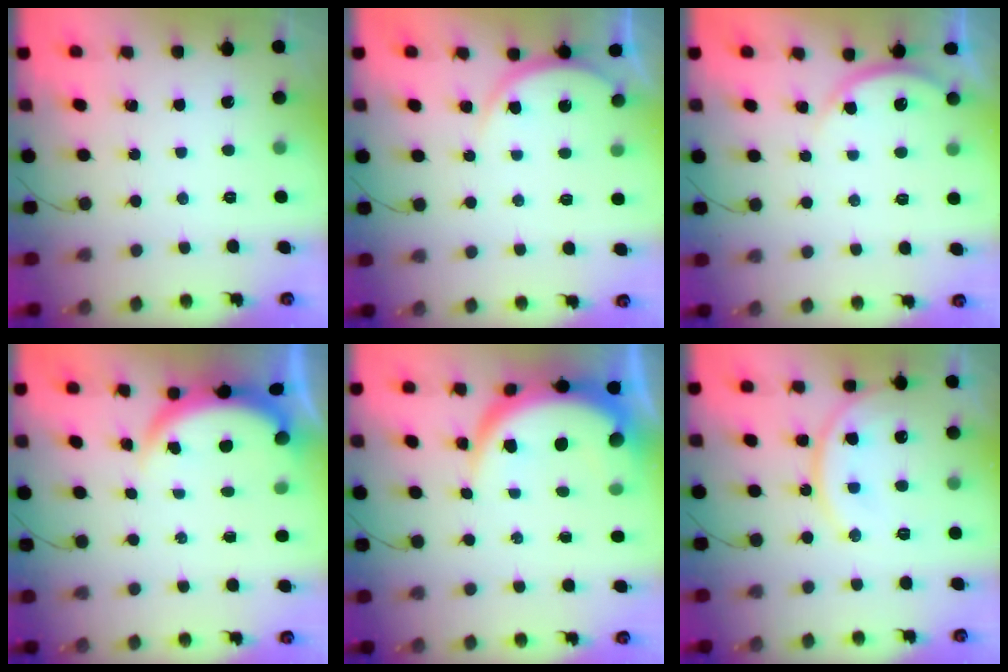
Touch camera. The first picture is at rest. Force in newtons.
{"total": 5.2, "press": 5.1, "slide": 0.6}
{"total": 3.0, "press": 2.9, "slide": 0.4}
{"total": 3.8, "press": 3.8, "slide": 0.2}
{"total": 8.0, "press": 8.0, "slide": 0.4}
{"total": 13.5, "press": 13.3, "slide": 1.8}